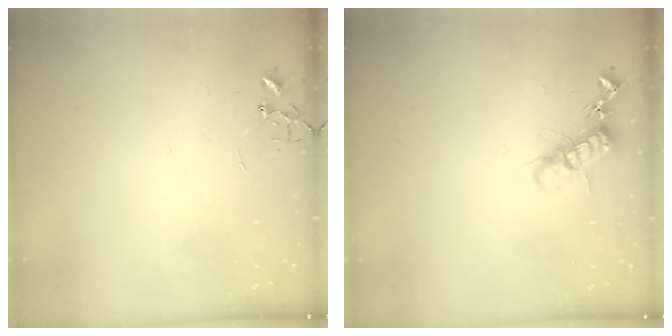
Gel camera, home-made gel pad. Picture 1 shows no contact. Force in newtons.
{"total": 12.5, "press": 12.5, "slide": 0.6}